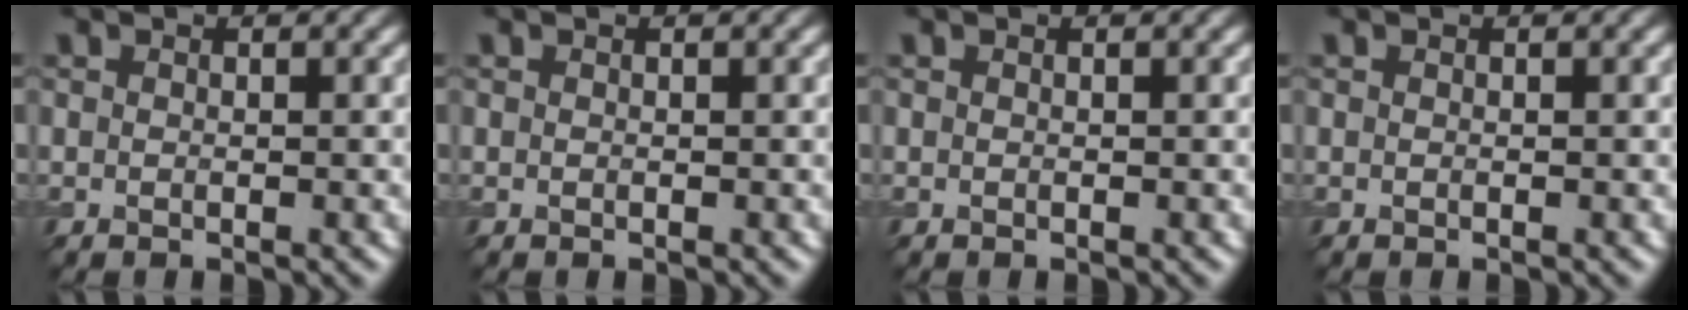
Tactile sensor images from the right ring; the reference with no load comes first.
{"total": 0.0}
{"total": 0.0}
{"total": 0.0}